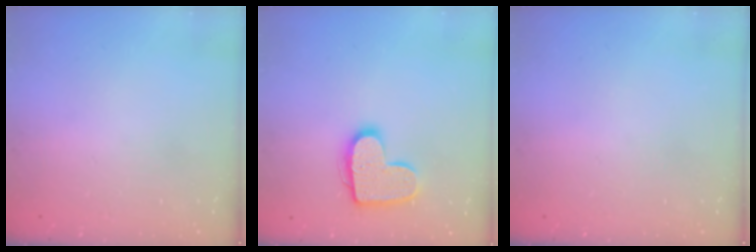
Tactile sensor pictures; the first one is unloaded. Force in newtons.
{"total": 12.8, "press": 12.8, "slide": 0.6}
{"total": 0.0}